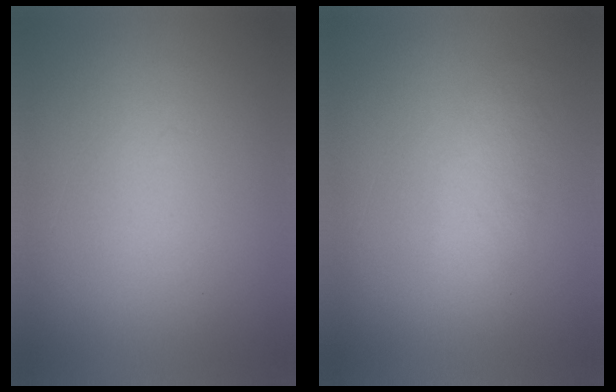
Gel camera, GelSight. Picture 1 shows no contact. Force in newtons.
{"total": 2.7}